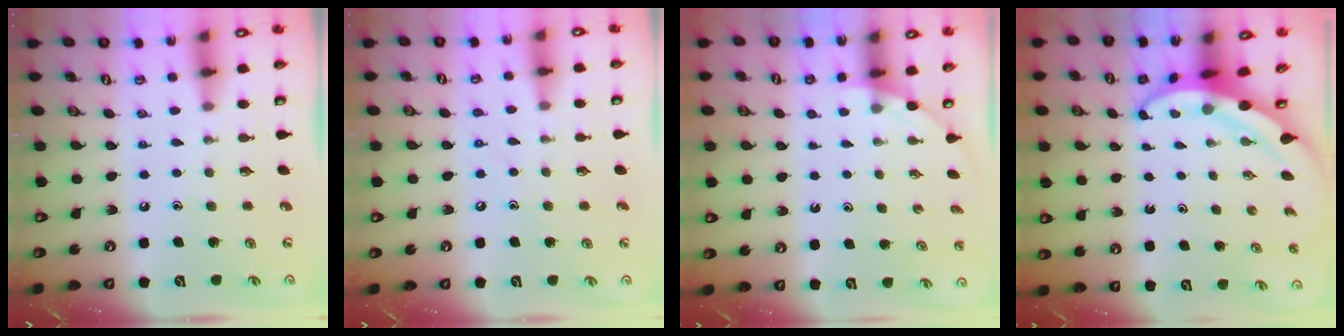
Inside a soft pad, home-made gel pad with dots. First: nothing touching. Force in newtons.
{"total": 5.3, "press": 5.3, "slide": 0.7}
{"total": 0.9, "press": 0.9, "slide": 0.2}
{"total": 3.9, "press": 3.8, "slide": 0.6}